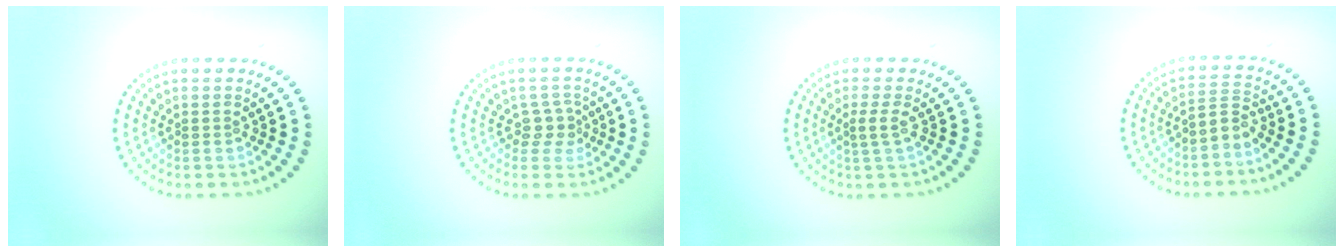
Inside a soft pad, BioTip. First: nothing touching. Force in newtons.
{"total": 2.0, "press": 1.4, "slide": 1.5}
{"total": 1.4, "press": 1.0, "slide": 1.0}
{"total": 2.1, "press": 1.4, "slide": 1.6}